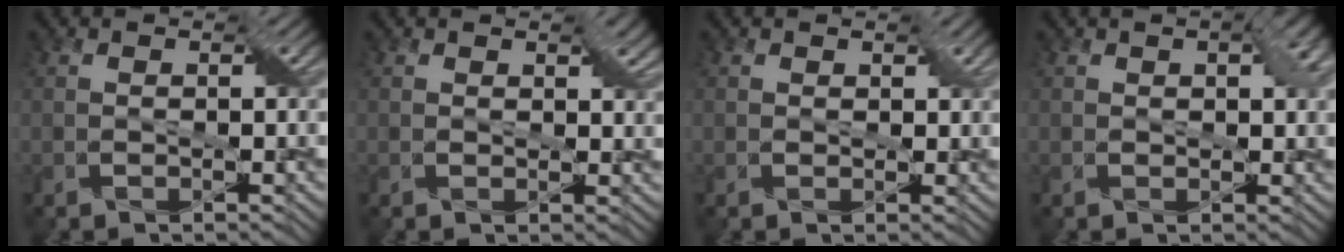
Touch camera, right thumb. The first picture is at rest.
{"total": 1.8, "force": [1.1, 1.1, 0.9], "torque": [-0.016, 0.000, 0.011]}
{"total": 0.8, "force": [0.6, 0.6, 0.1], "torque": [0.001, 0.004, 0.005]}
{"total": 3.3, "force": [0.8, 1.8, 2.6], "torque": [-0.034, 0.005, 0.010]}